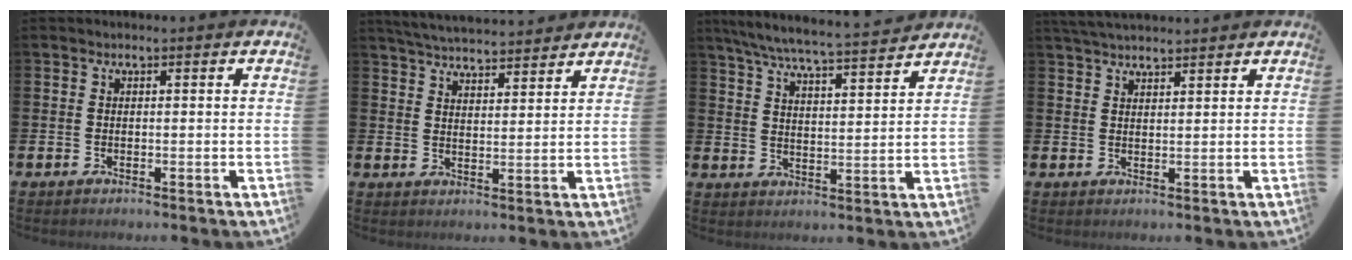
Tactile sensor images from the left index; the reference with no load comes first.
{"total": 5.2, "force": [5.1, 0.4, 0.4], "torque": [-0.020, -0.030, 0.091]}
{"total": 7.0, "force": [6.6, 0.1, 2.4], "torque": [-0.070, -0.044, 0.115]}
{"total": 3.6, "force": [3.4, 0.6, 1.0], "torque": [-0.023, -0.010, 0.063]}